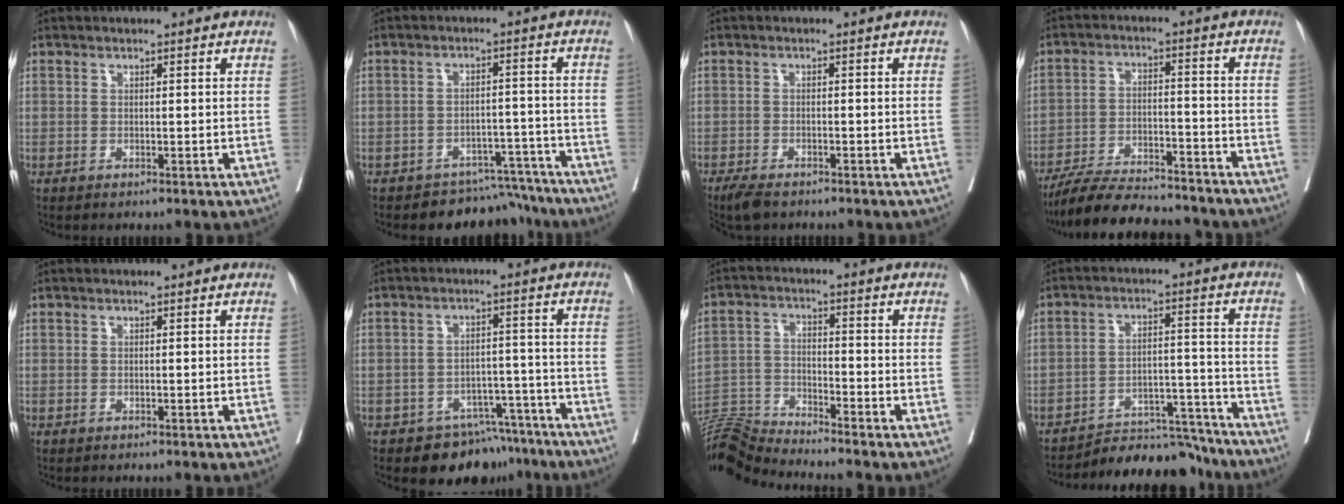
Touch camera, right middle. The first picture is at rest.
{"total": 7.2, "force": [-6.5, 3.0, -0.8], "torque": [0.035, 0.042, -0.085]}
{"total": 4.3, "force": [-3.6, 1.2, 2.1], "torque": [-0.036, -0.010, -0.057]}
{"total": 16.6, "force": [-15.0, 2.8, 6.4], "torque": [-0.112, -0.002, -0.230]}
{"total": 0.0}
{"total": 8.5, "force": [-6.8, 4.9, 1.2], "torque": [0.017, 0.037, -0.091]}
{"total": 7.6, "force": [-7.4, -1.7, -0.1], "torque": [-0.003, 0.001, -0.145]}
{"total": 12.7, "force": [-12.4, 2.3, 1.5], "torque": [-0.006, 0.027, -0.186]}